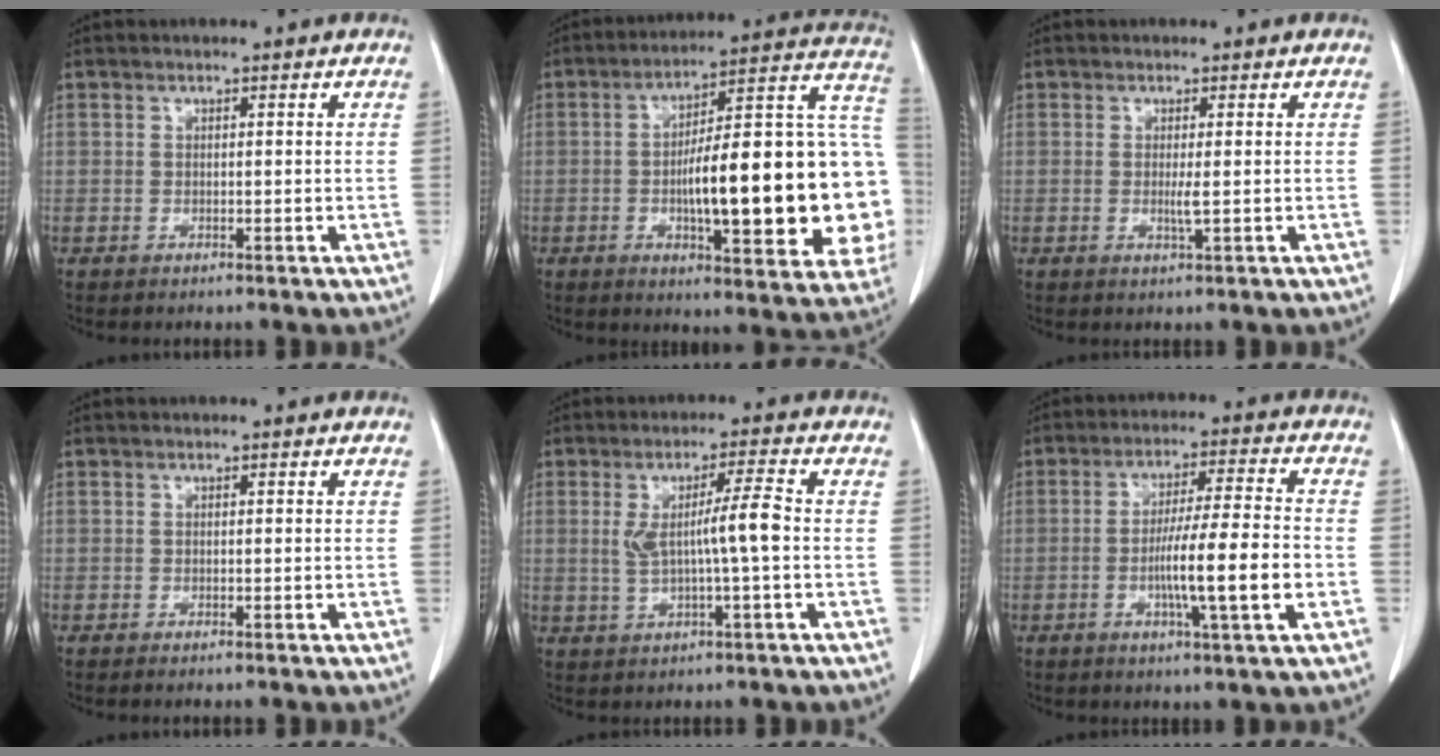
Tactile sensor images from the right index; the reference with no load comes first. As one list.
[{"total": 27.2, "force": [-3.5, 5.7, 26.3], "torque": [-0.282, 0.033, -0.046]}, {"total": 1.7, "force": [0.0, -0.1, 1.7], "torque": [-0.035, -0.004, 0.000]}, {"total": 0.6, "force": [-0.5, -0.1, 0.4], "torque": [-0.007, -0.001, -0.008]}, {"total": 6.4, "force": [0.0, -0.2, 6.4], "torque": [-0.113, 0.004, 0.005]}, {"total": 11.2, "force": [-2.7, -0.2, 10.9], "torque": [-0.184, -0.002, -0.050]}]